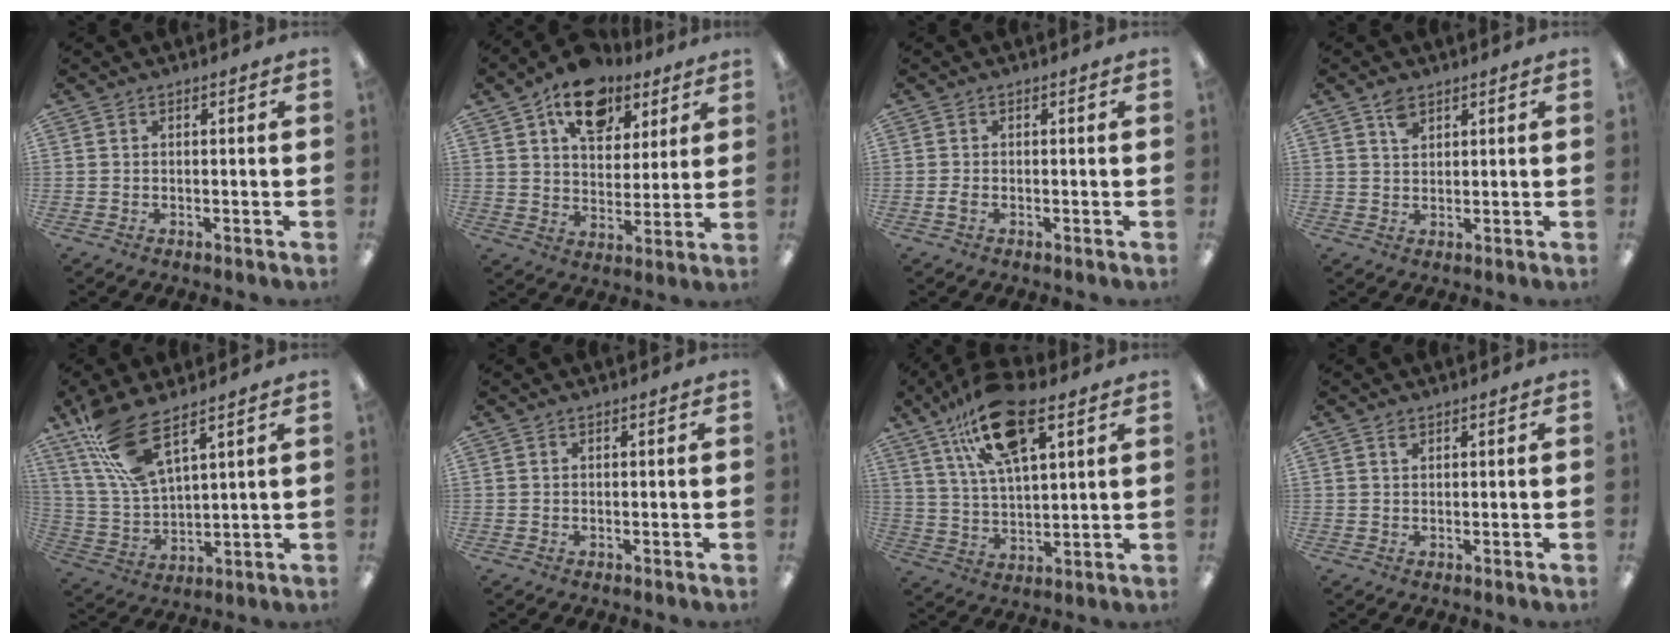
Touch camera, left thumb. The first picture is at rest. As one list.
[{"total": 14.9, "force": [9.3, 9.2, 7.1], "torque": [-0.099, -0.047, 0.168]}, {"total": 1.2, "force": [-0.5, 0.5, 1.0], "torque": [-0.026, -0.003, -0.011]}, {"total": 3.4, "force": [2.3, 1.9, 1.6], "torque": [-0.022, -0.008, 0.041]}, {"total": 13.8, "force": [9.3, 4.4, 9.2], "torque": [-0.204, -0.034, 0.171]}, {"total": 0.0}, {"total": 17.6, "force": [10.3, 6.7, 12.6], "torque": [-0.231, -0.024, 0.178]}, {"total": 1.0, "force": [0.7, 0.5, 0.5], "torque": [-0.013, 0.000, 0.014]}]